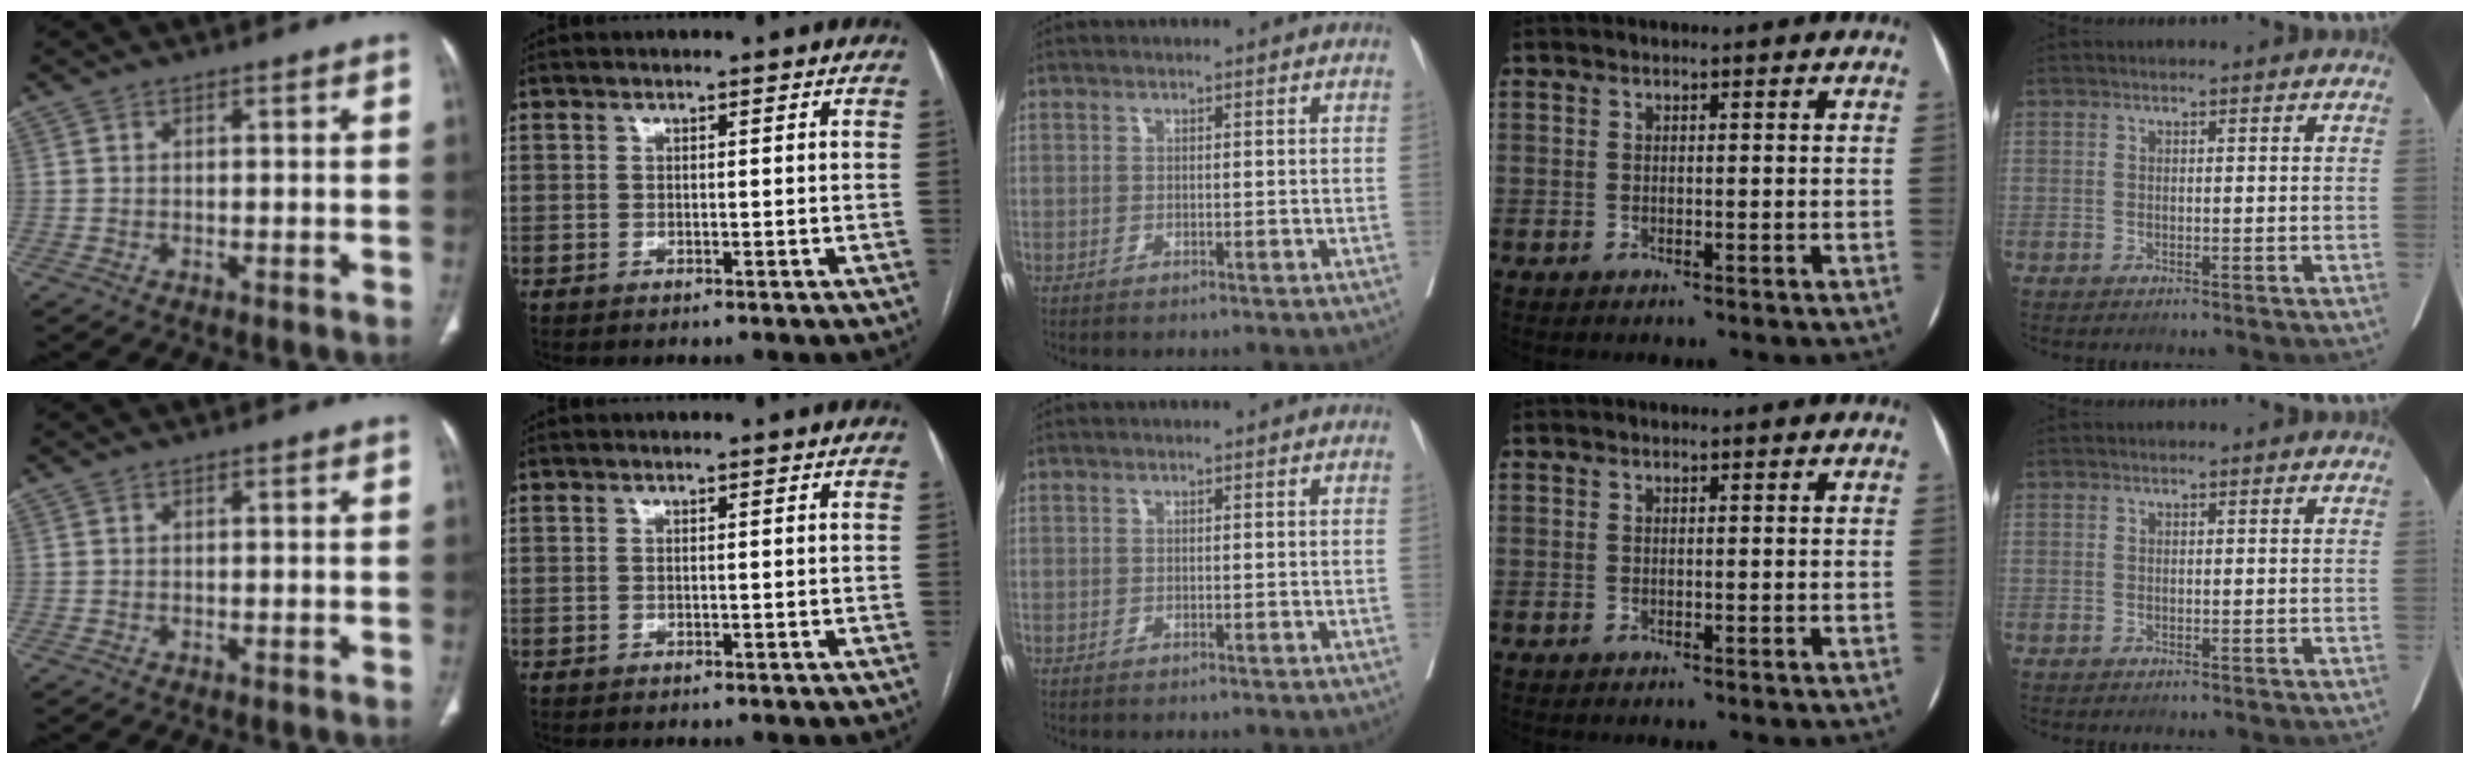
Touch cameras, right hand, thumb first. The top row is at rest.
{}